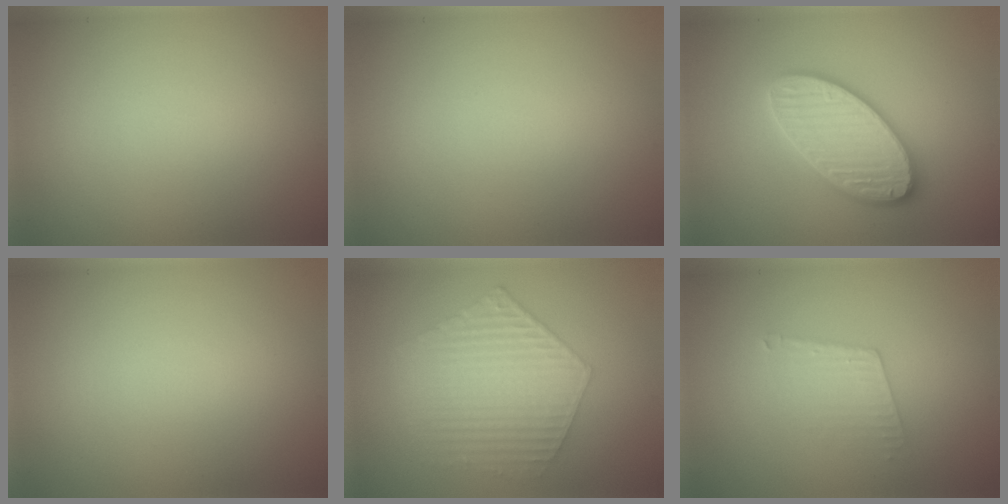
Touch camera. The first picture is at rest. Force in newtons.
{"total": 0.0}
{"total": 5.8, "press": 5.8, "slide": 0.6}
{"total": 0.0}
{"total": 6.0, "press": 4.3, "slide": 4.1}
{"total": 2.0, "press": 2.0, "slide": 0.1}